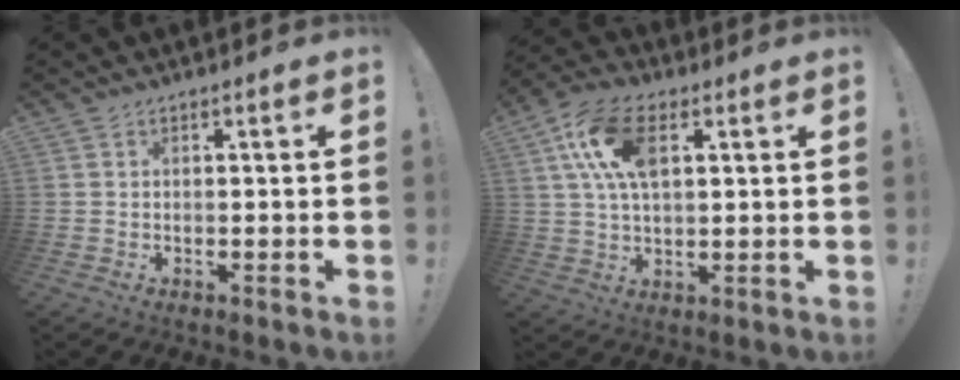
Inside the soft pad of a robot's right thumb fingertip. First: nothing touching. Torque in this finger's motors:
{"motor_torque": [1.12, 2.81, 1.03, -0.48, 0.48]}